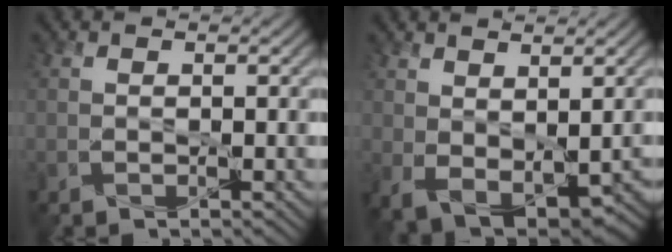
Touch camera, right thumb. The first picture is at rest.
{"total": 5.7, "force": [0.7, 3.4, 4.5], "torque": [-0.093, -0.026, 0.029]}